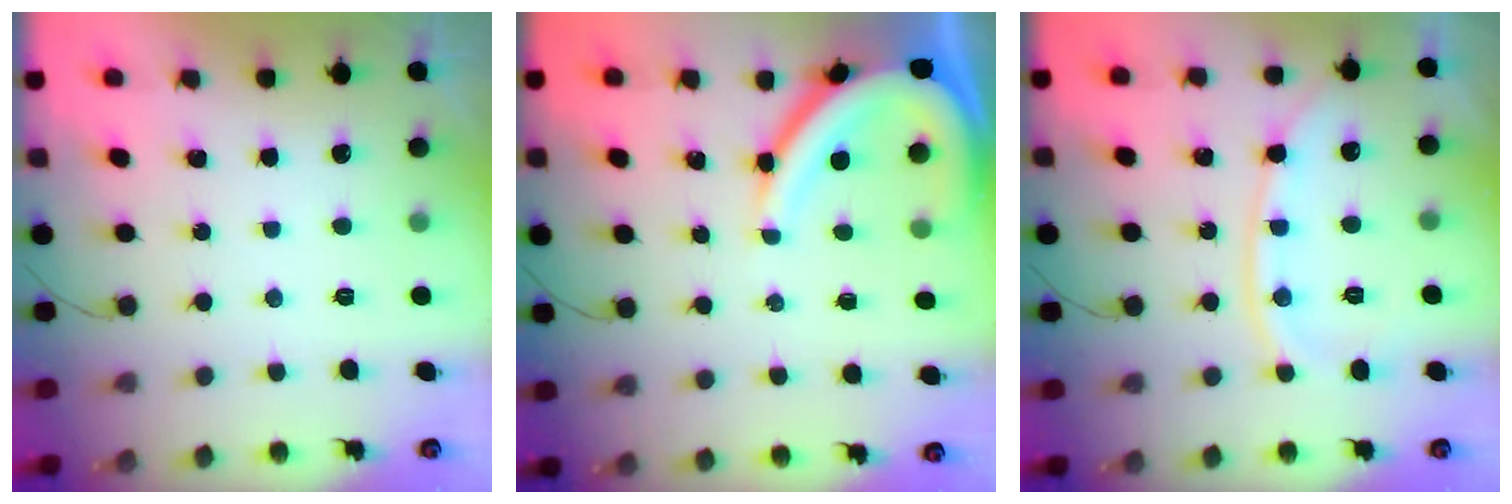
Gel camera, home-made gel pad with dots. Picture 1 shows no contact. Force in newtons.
{"total": 12.6, "press": 12.5, "slide": 1.2}
{"total": 10.3, "press": 10.2, "slide": 1.3}